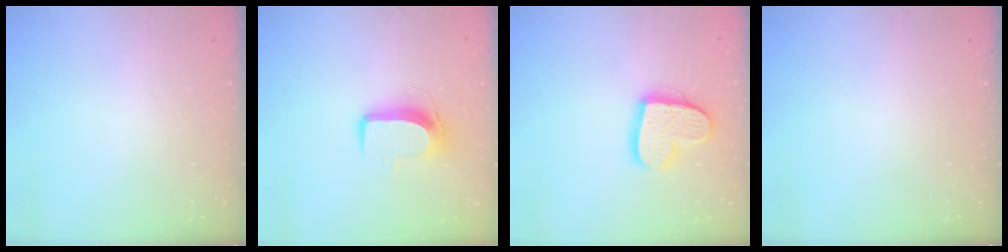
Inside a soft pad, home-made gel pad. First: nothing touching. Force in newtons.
{"total": 9.5, "press": 9.5, "slide": 0.3}
{"total": 15.0, "press": 14.9, "slide": 1.1}
{"total": 0.0}